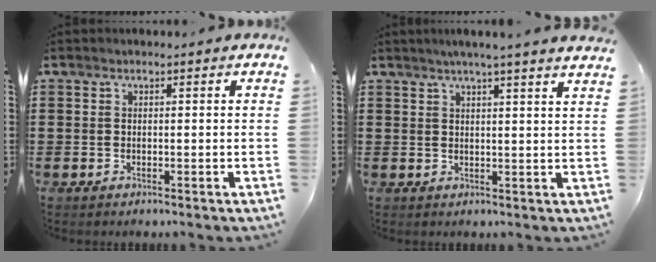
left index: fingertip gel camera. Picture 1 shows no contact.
{"total": 3.1, "force": [2.6, -0.9, 1.3], "torque": [-0.031, -0.008, 0.047]}